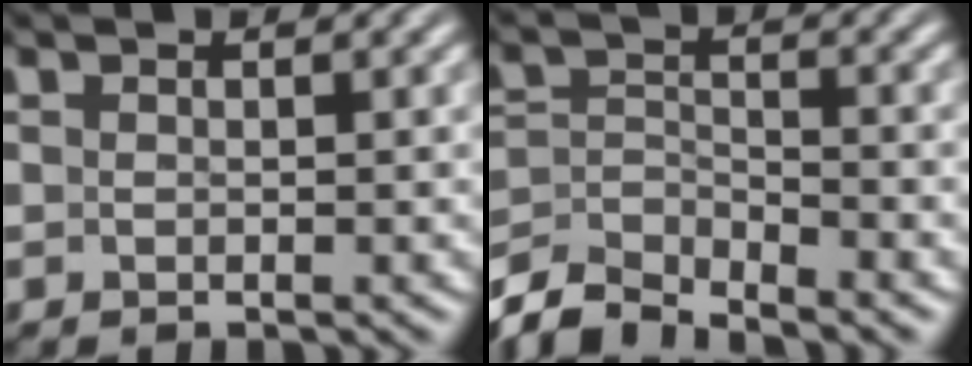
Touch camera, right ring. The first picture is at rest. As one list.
[{"total": 5.6, "force": [-4.1, 3.1, 2.3], "torque": [-0.062, -0.035, -0.058]}]